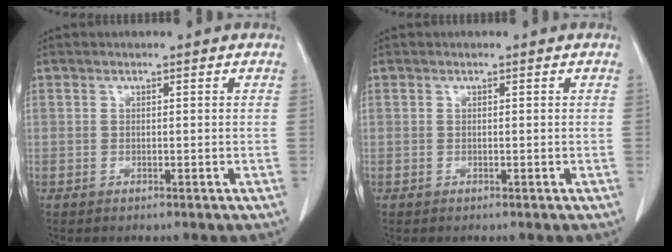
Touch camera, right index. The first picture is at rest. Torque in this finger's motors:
{"motor_torque": [-0.02, 0.03, -0.03, 0.00]}